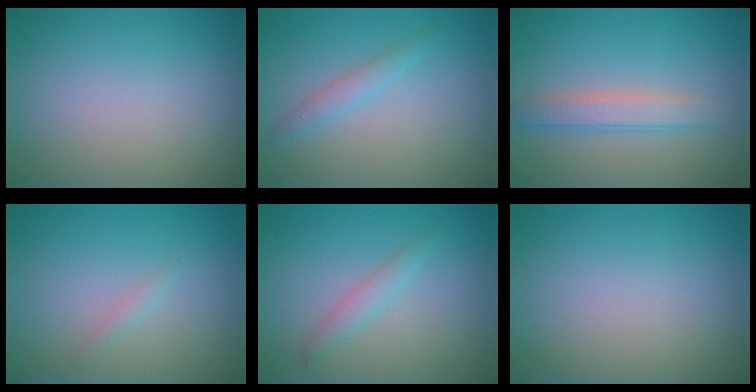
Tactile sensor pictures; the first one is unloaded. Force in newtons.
{"total": 1.5, "press": 1.4, "slide": 0.1}
{"total": 2.6, "press": 2.6, "slide": 0.0}
{"total": 0.6, "press": 0.6, "slide": 0.1}
{"total": 1.5, "press": 1.5, "slide": 0.1}
{"total": 0.0}